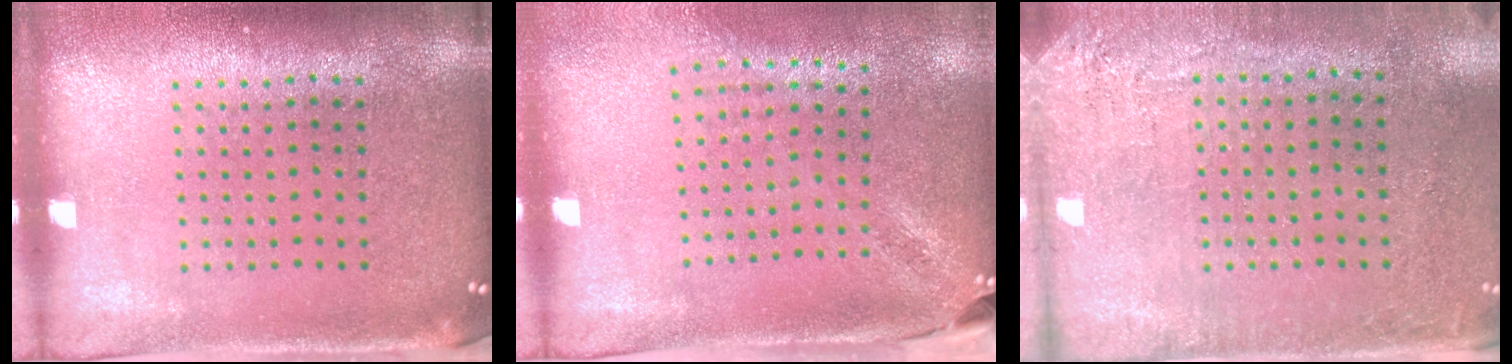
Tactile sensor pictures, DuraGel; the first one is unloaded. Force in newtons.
{"total": 1.9, "press": 1.5, "slide": 1.2}
{"total": 2.7, "press": 2.3, "slide": 1.4}